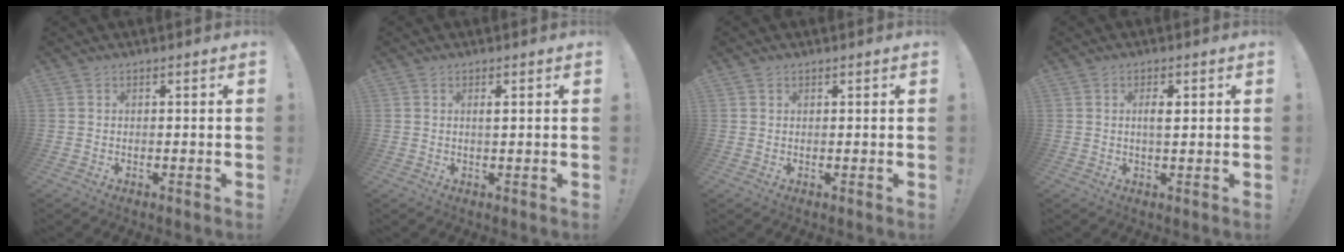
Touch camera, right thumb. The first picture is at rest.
{"total": 1.0, "force": [0.2, 0.0, 1.0], "torque": [-0.009, -0.004, 0.000]}
{"total": 0.7, "force": [0.5, 0.4, 0.1], "torque": [0.001, -0.002, 0.009]}
{"total": 2.9, "force": [0.4, 1.2, 2.6], "torque": [-0.043, 0.001, 0.002]}